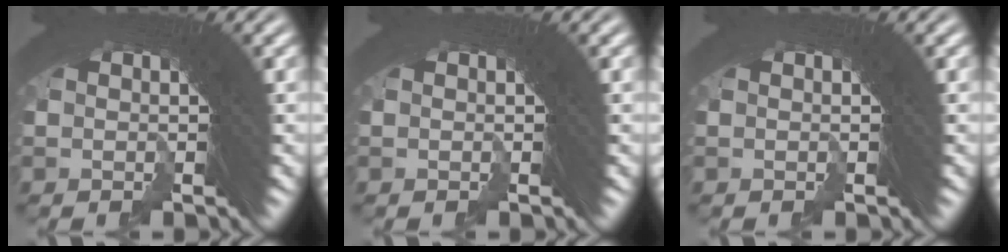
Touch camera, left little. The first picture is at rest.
{"total": 0.0}
{"total": 0.0}